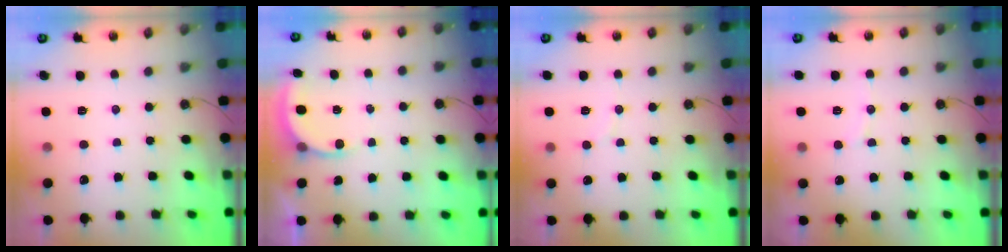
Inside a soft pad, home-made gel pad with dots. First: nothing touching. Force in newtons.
{"total": 3.9, "press": 3.9, "slide": 0.3}
{"total": 2.9, "press": 2.9, "slide": 0.3}
{"total": 4.5, "press": 4.3, "slide": 1.4}